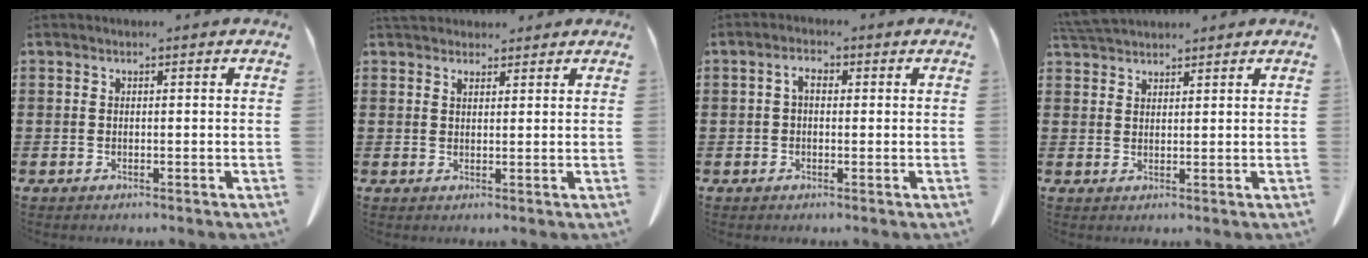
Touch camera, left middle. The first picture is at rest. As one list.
[{"total": 2.2, "force": [2.0, 0.7, 0.4], "torque": [-0.005, -0.005, 0.038]}, {"total": 2.9, "force": [0.2, 1.5, 2.5], "torque": [-0.053, 0.010, 0.002]}, {"total": 3.9, "force": [3.7, 0.6, 1.0], "torque": [-0.030, -0.007, 0.074]}]